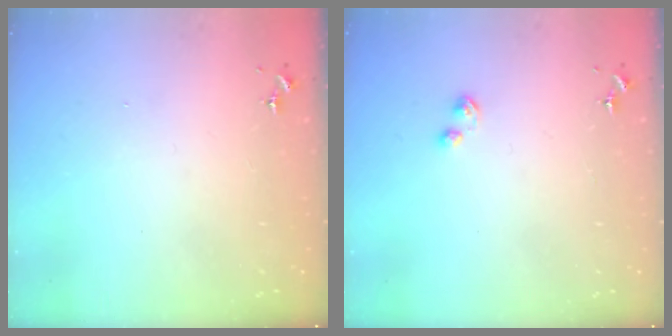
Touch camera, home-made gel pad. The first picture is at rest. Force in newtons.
{"total": 2.9, "press": 2.9, "slide": 0.5}